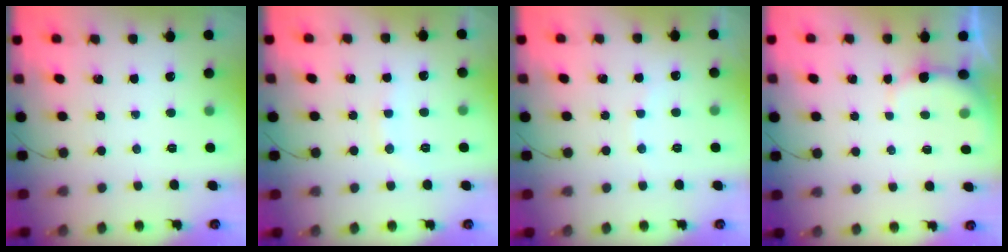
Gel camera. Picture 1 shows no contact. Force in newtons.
{"total": 6.4, "press": 6.3, "slide": 1.2}
{"total": 5.6, "press": 5.5, "slide": 0.9}
{"total": 3.0, "press": 2.9, "slide": 0.8}